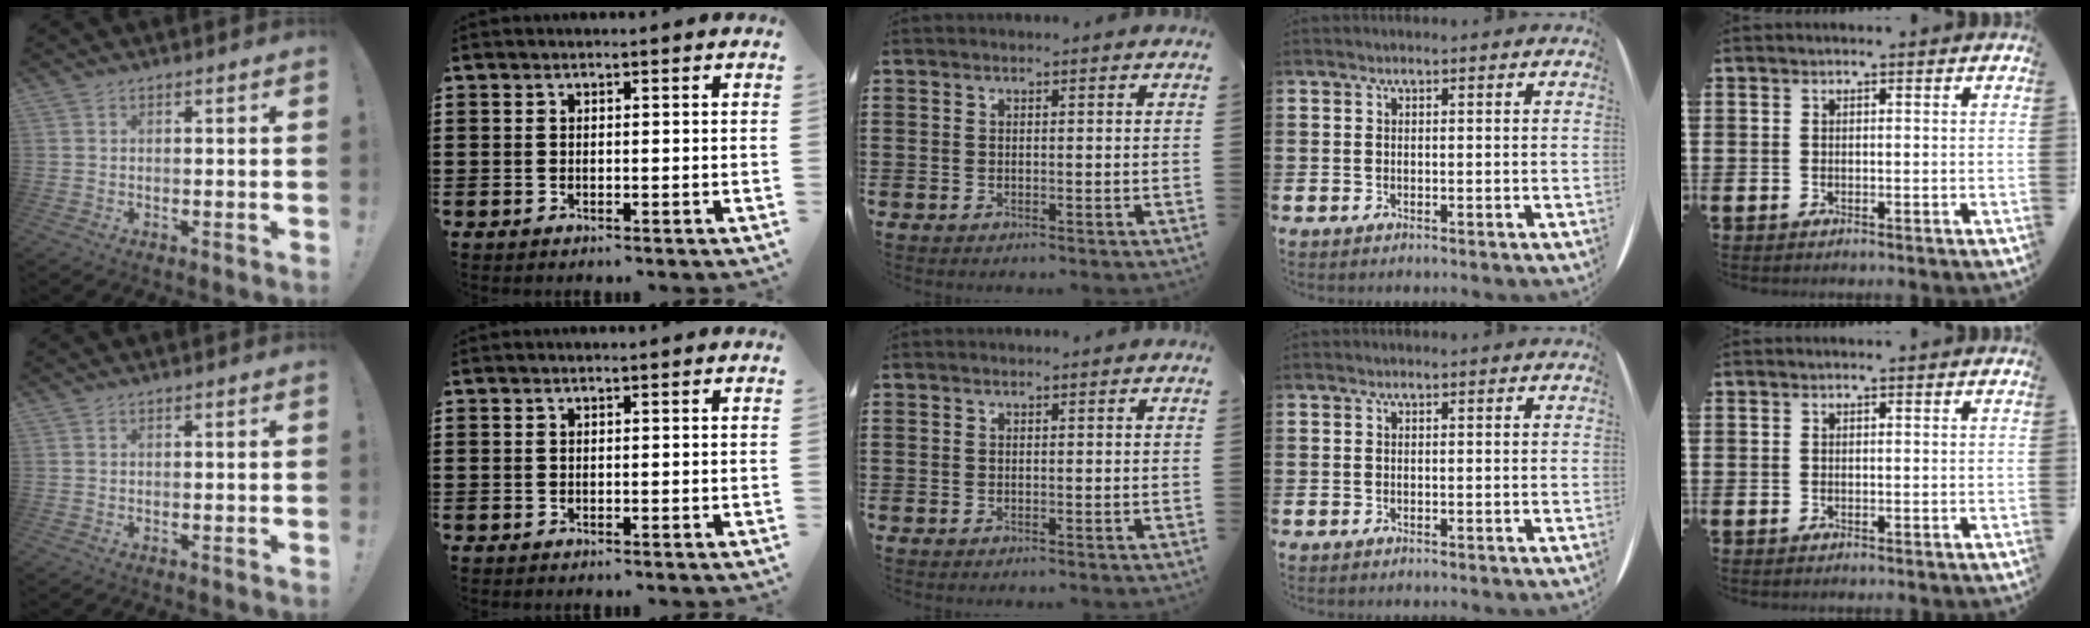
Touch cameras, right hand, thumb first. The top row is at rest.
{}